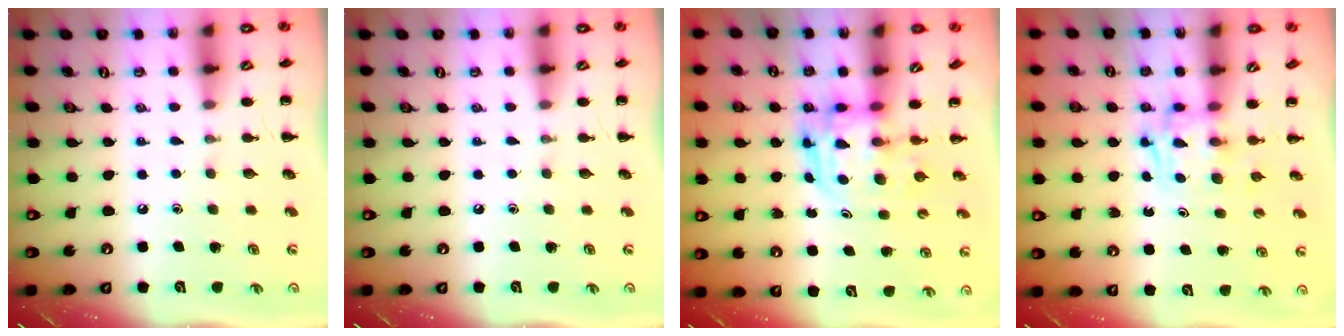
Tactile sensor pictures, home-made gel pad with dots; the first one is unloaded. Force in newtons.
{"total": 0.0}
{"total": 3.6, "press": 3.5, "slide": 0.8}
{"total": 3.5, "press": 3.5, "slide": 0.5}